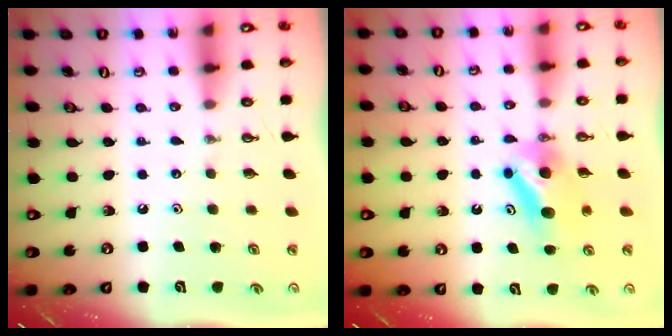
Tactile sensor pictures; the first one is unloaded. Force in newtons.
{"total": 6.6, "press": 6.6, "slide": 0.7}